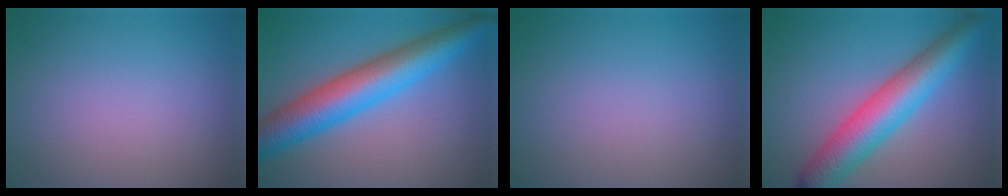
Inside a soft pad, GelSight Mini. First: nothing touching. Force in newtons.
{"total": 8.7, "press": 8.7, "slide": 0.0}
{"total": 0.0}
{"total": 7.7, "press": 7.7, "slide": 0.2}